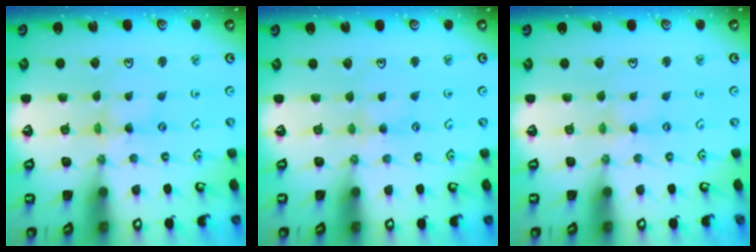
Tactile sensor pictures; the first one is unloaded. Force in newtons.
{"total": 1.9, "press": 1.9, "slide": 0.3}
{"total": 0.9, "press": 0.8, "slide": 0.2}